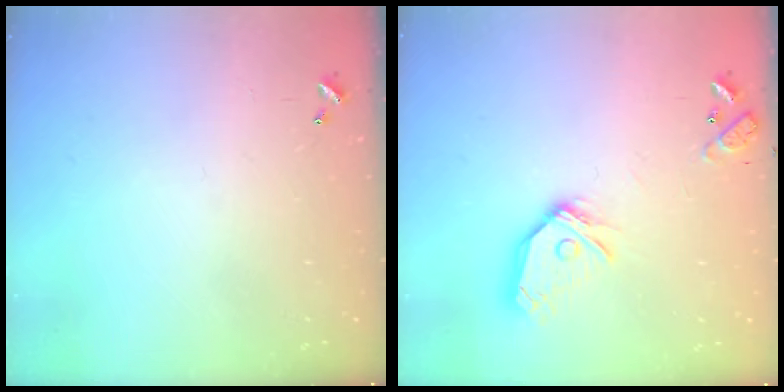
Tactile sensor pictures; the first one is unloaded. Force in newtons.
{"total": 15.0, "press": 14.9, "slide": 2.2}